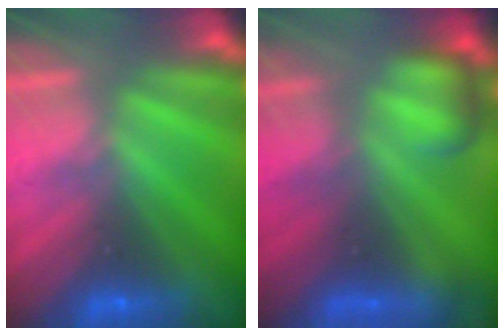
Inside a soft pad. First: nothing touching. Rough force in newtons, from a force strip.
{"total": 6.5}